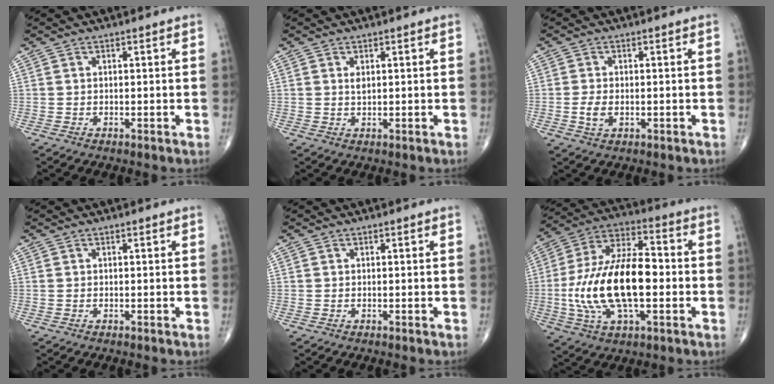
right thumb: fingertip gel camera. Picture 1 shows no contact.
{"total": 1.1, "force": [0.5, 0.5, 0.9], "torque": [-0.013, -0.003, 0.009]}
{"total": 2.9, "force": [-0.6, 1.7, 2.3], "torque": [-0.051, -0.002, -0.011]}
{"total": 0.0}
{"total": 0.0}
{"total": 21.4, "force": [-2.4, 10.1, 18.8], "torque": [-0.360, 0.027, -0.042]}